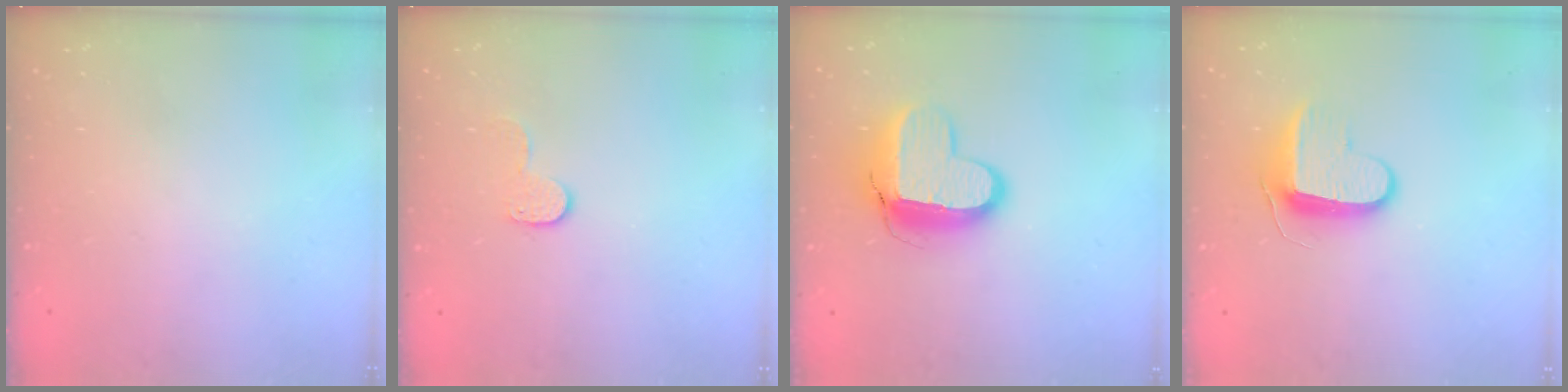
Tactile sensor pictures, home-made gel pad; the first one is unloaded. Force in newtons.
{"total": 5.6, "press": 5.6, "slide": 0.4}
{"total": 13.3, "press": 13.3, "slide": 1.0}
{"total": 9.2, "press": 9.2, "slide": 0.9}